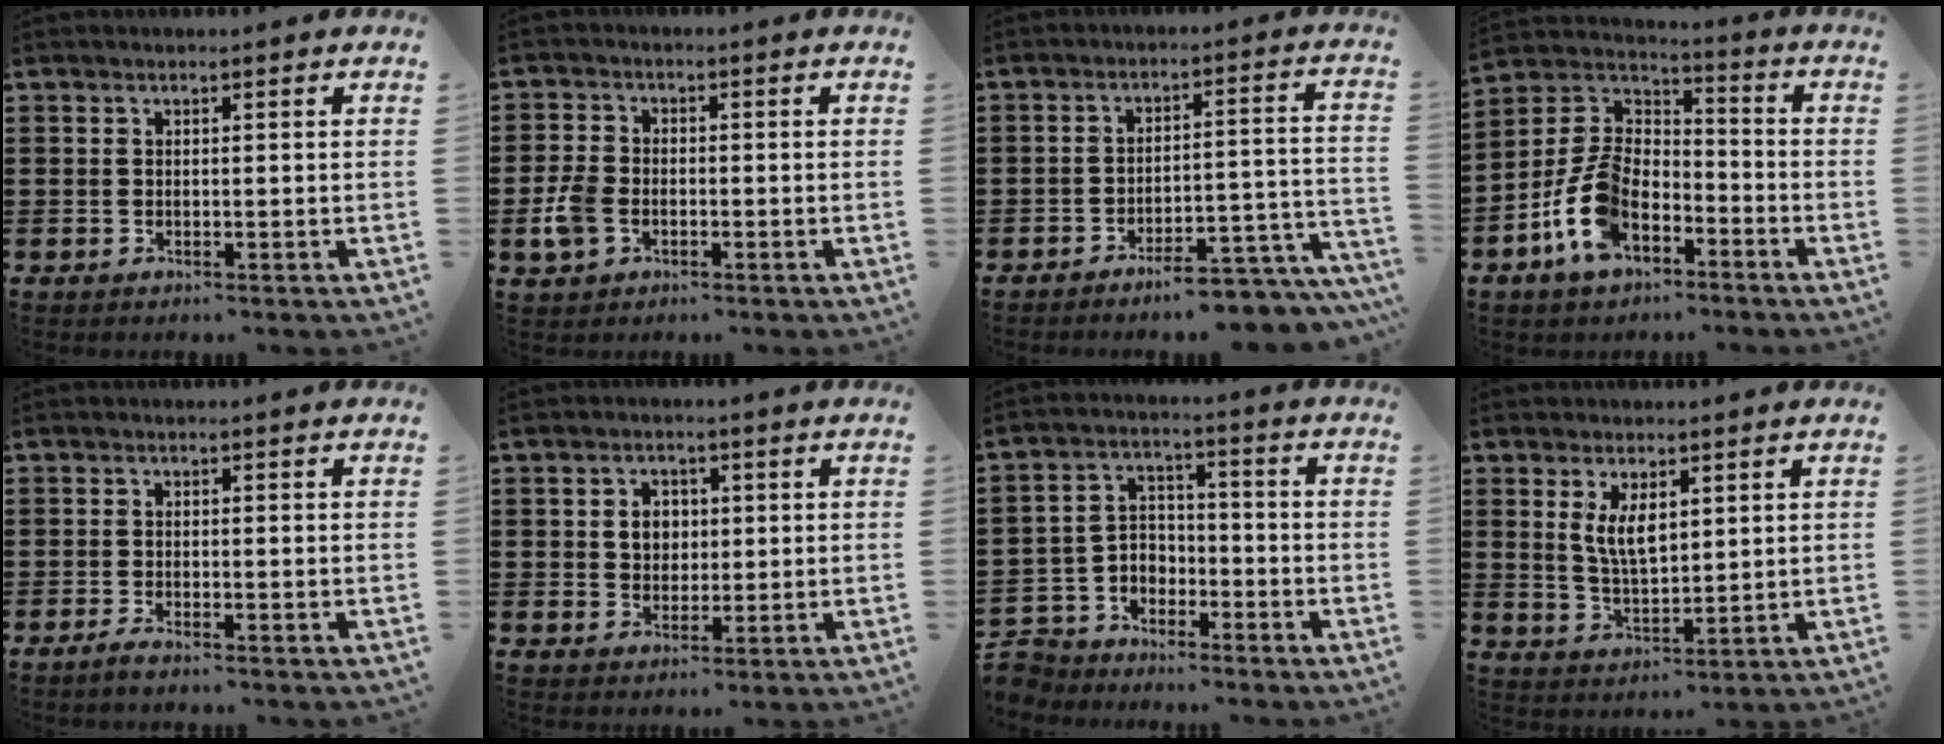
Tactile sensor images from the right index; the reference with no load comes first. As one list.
[{"total": 4.5, "force": [-1.6, 3.0, 2.8], "torque": [-0.078, -0.002, -0.035]}, {"total": 6.4, "force": [-5.9, 0.5, 2.4], "torque": [-0.031, 0.008, -0.111]}, {"total": 10.7, "force": [-5.3, 5.9, 7.1], "torque": [-0.182, 0.000, -0.110]}, {"total": 1.4, "force": [-1.2, 0.0, 0.6], "torque": [-0.012, -0.003, -0.023]}, {"total": 3.6, "force": [0.5, 3.1, 1.8], "torque": [-0.047, 0.012, 0.004]}, {"total": 4.9, "force": [-4.0, 2.9, 0.0], "torque": [-0.031, -0.002, -0.088]}, {"total": 5.1, "force": [1.8, 2.3, 4.2], "torque": [-0.080, 0.001, 0.030]}]